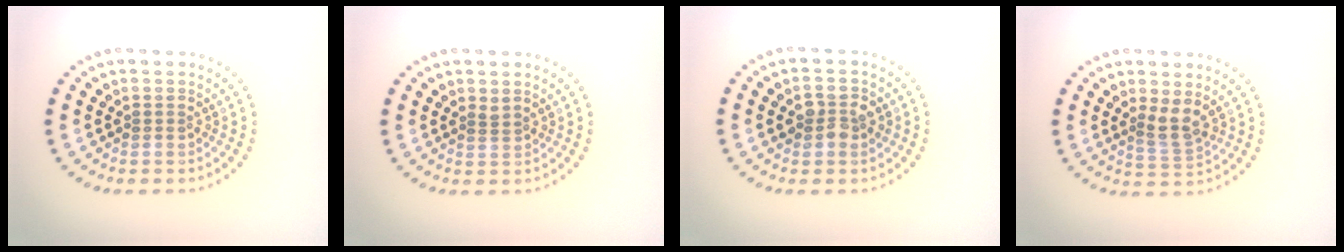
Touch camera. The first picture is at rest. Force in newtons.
{"total": 0.6, "press": 0.3, "slide": 0.5}
{"total": 2.7, "press": 2.7, "slide": 0.3}
{"total": 2.2, "press": 1.7, "slide": 1.4}